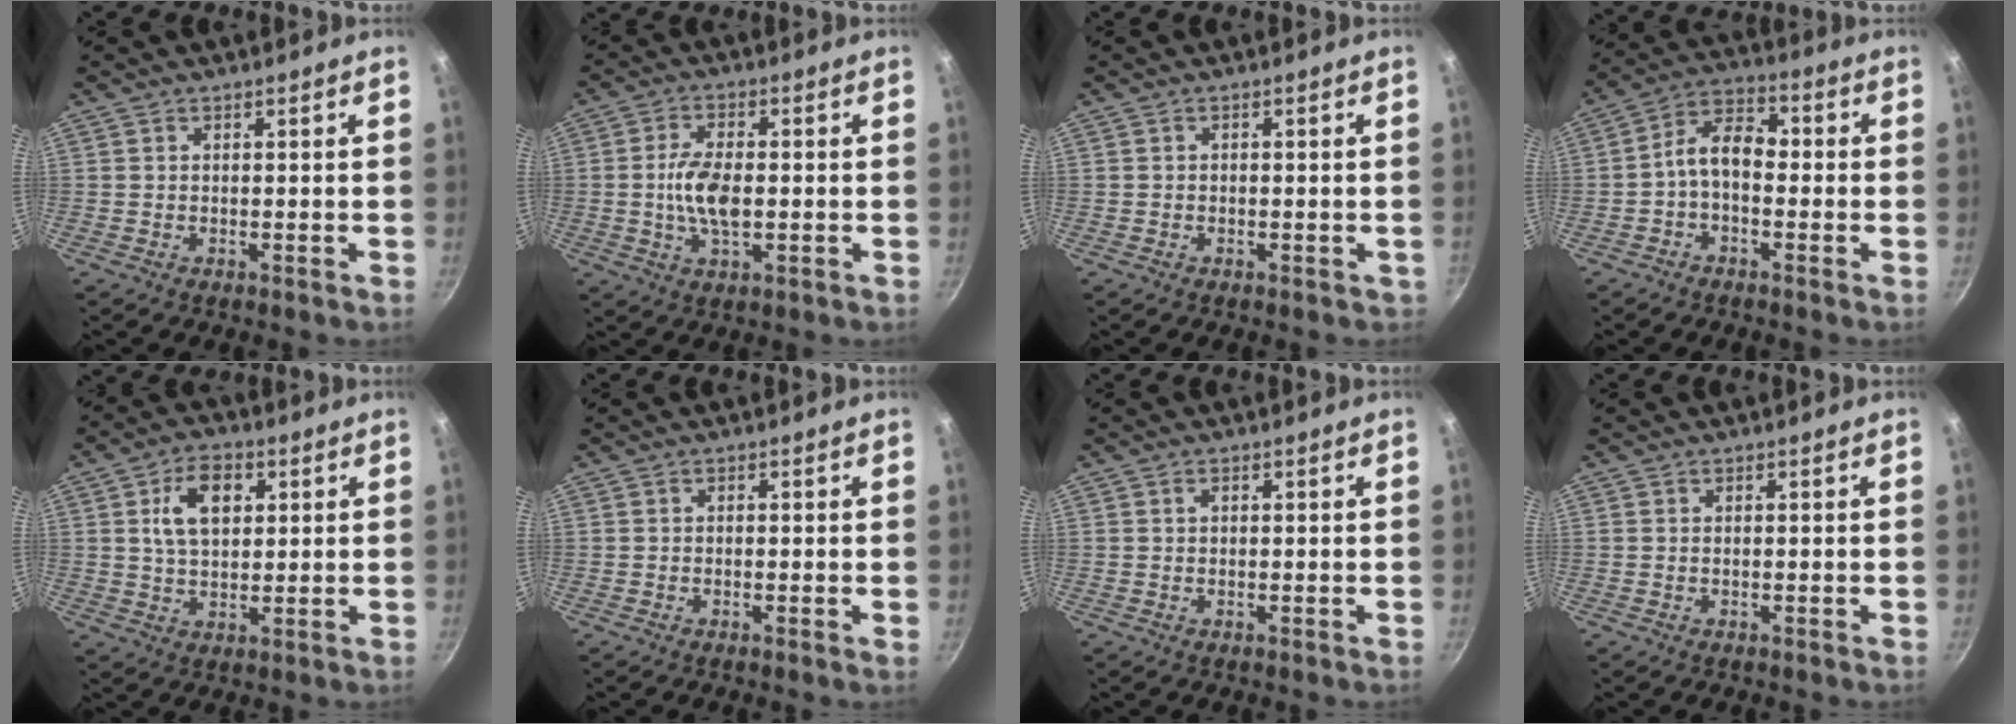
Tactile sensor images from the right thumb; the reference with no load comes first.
{"total": 7.9, "force": [-0.5, 3.9, 6.9], "torque": [-0.133, 0.006, -0.013]}
{"total": 0.8, "force": [-0.3, 0.6, 0.3], "torque": [-0.004, 0.002, -0.002]}
{"total": 7.7, "force": [-1.3, 4.8, 5.9], "torque": [-0.089, 0.037, -0.040]}
{"total": 9.2, "force": [2.6, 5.9, 6.6], "torque": [-0.095, 0.000, 0.041]}
{"total": 0.5, "force": [-0.2, 0.0, 0.5], "torque": [-0.008, 0.000, -0.007]}
{"total": 0.7, "force": [0.2, 0.5, 0.4], "torque": [-0.008, 0.003, 0.005]}
{"total": 0.0}